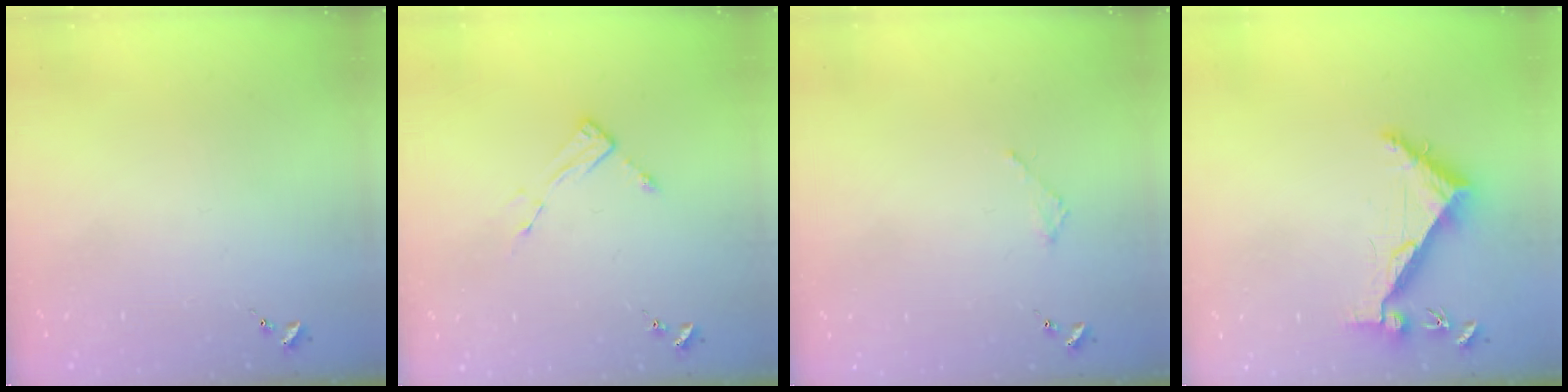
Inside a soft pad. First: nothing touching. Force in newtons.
{"total": 4.8, "press": 4.7, "slide": 0.3}
{"total": 1.8, "press": 1.8, "slide": 0.2}
{"total": 6.4, "press": 6.4, "slide": 0.7}